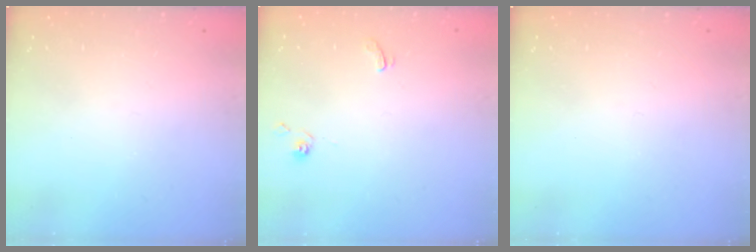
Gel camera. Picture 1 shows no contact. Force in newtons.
{"total": 2.6, "press": 2.6, "slide": 0.5}
{"total": 0.0}